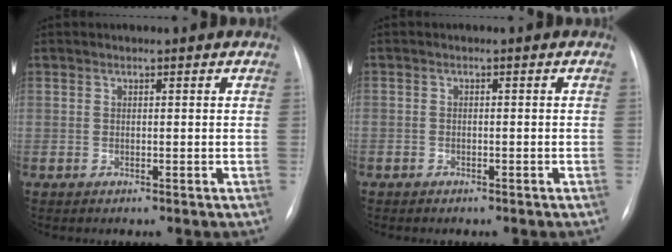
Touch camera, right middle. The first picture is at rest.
{"total": 1.2, "force": [-0.9, 0.8, 0.2], "torque": [-0.007, 0.004, -0.011]}